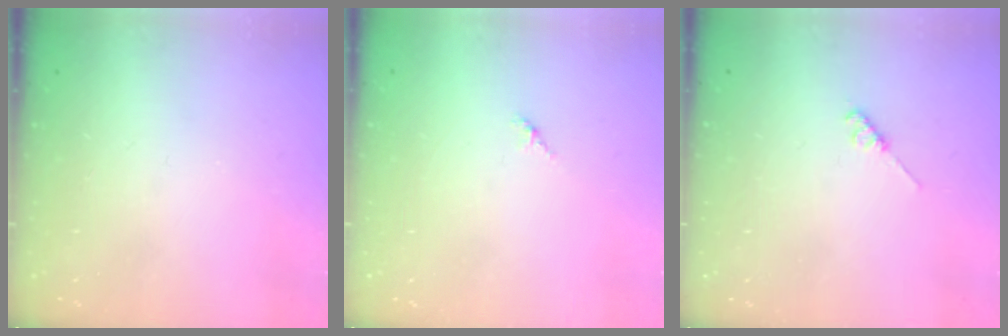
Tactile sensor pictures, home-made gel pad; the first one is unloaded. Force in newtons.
{"total": 1.5, "press": 1.4, "slide": 0.4}
{"total": 2.6, "press": 2.5, "slide": 0.4}